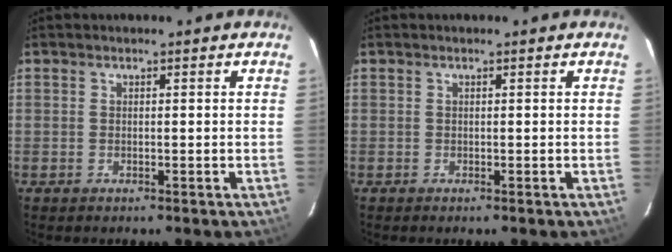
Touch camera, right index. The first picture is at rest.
{"total": 0.0}